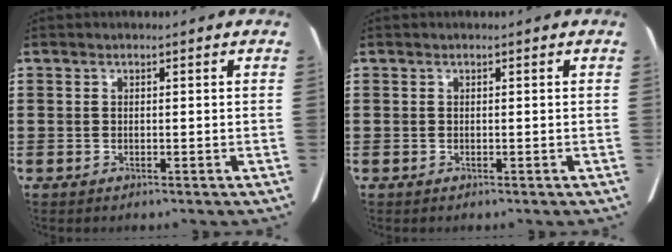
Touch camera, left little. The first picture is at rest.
{"total": 0.0}